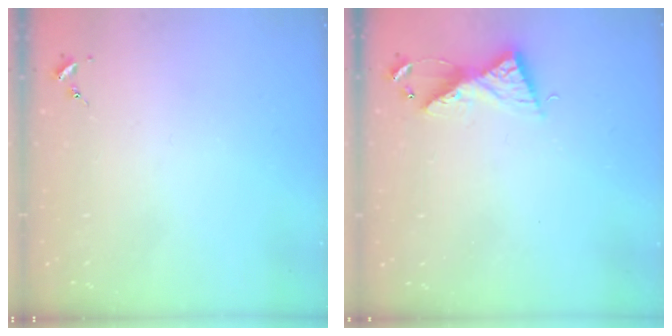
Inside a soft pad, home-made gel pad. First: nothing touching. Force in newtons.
{"total": 8.4, "press": 8.4, "slide": 0.3}